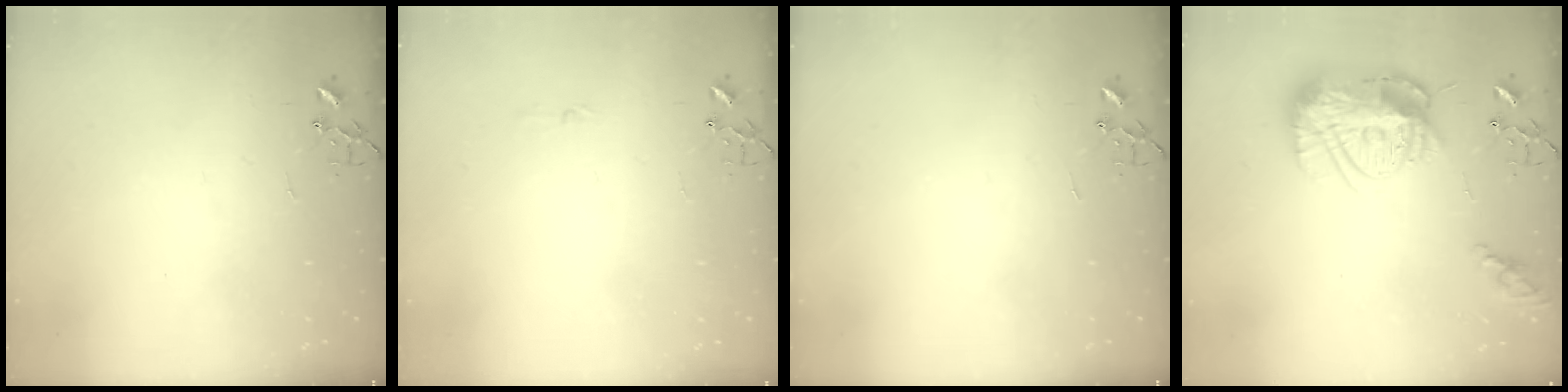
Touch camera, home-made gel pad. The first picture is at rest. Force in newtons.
{"total": 3.5, "press": 3.5, "slide": 0.4}
{"total": 0.0}
{"total": 17.2, "press": 17.2, "slide": 1.4}